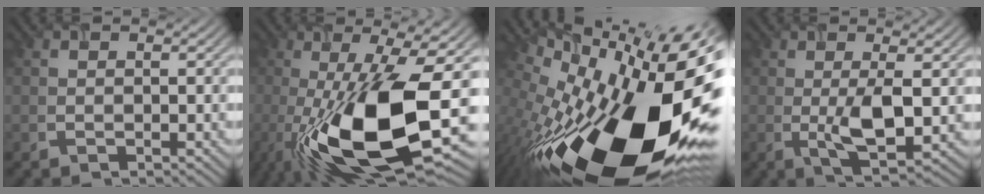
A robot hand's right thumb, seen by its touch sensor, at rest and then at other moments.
{"total": 17.9, "force": [-5.4, 6.2, 15.9], "torque": [-0.282, -0.023, -0.098]}
{"total": 21.4, "force": [-3.9, 9.4, 18.9], "torque": [-0.315, -0.052, -0.067]}
{"total": 5.5, "force": [-0.3, 1.2, 5.3], "torque": [-0.101, -0.003, -0.002]}